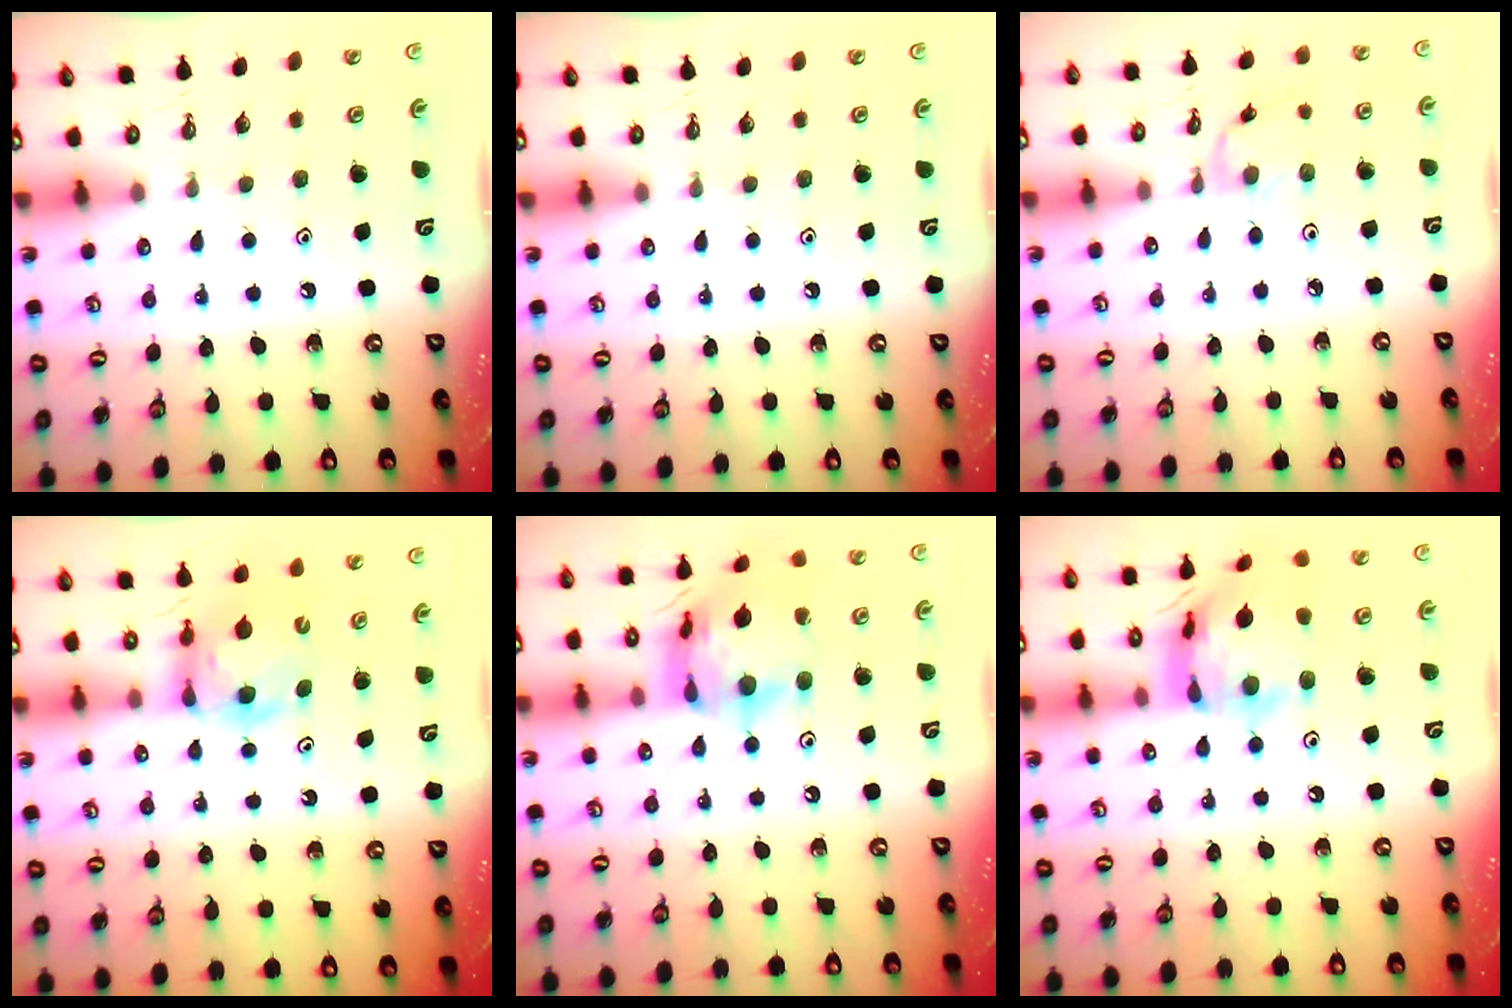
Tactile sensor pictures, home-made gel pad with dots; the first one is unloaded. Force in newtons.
{"total": 0.0}
{"total": 3.7, "press": 3.7, "slide": 0.3}
{"total": 6.1, "press": 6.1, "slide": 0.3}
{"total": 16.6, "press": 16.5, "slide": 1.7}
{"total": 17.0, "press": 16.9, "slide": 2.0}